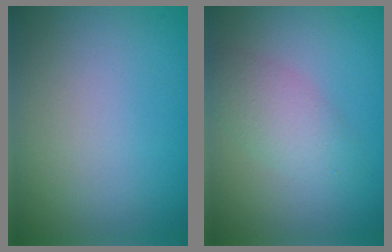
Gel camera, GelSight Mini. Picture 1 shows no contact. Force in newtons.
{"total": 3.0, "press": 3.0, "slide": 0.1}